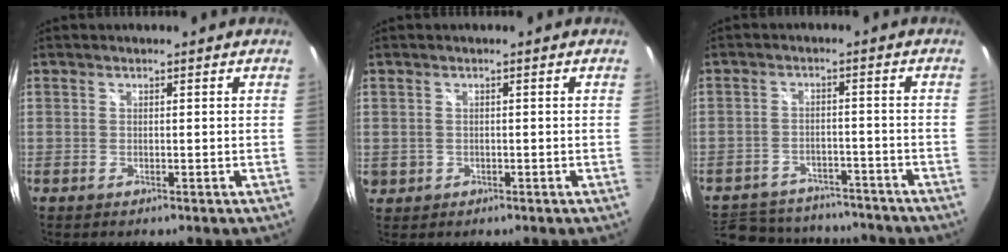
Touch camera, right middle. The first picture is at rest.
{"total": 2.6, "force": [-0.2, 2.4, 0.8], "torque": [-0.017, -0.002, 0.000]}
{"total": 19.1, "force": [-15.9, 8.2, 6.7], "torque": [-0.160, 0.017, -0.212]}